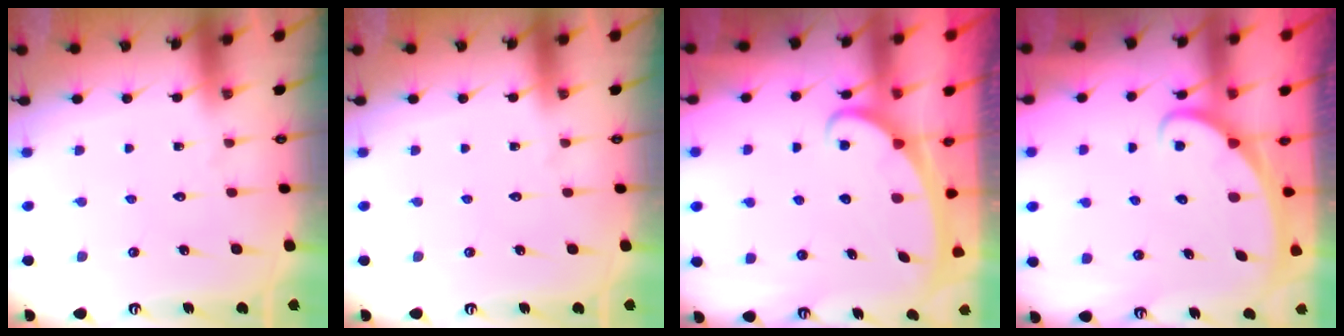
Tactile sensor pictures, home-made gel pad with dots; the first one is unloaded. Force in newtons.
{"total": 0.0}
{"total": 2.3, "press": 2.3, "slide": 0.3}
{"total": 2.5, "press": 2.5, "slide": 0.3}